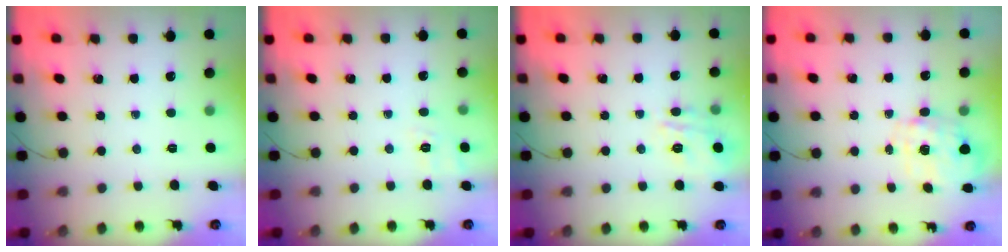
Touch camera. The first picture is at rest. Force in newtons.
{"total": 2.7, "press": 1.9, "slide": 2.0}
{"total": 9.2, "press": 9.1, "slide": 0.6}
{"total": 2.7, "press": 2.6, "slide": 0.9}